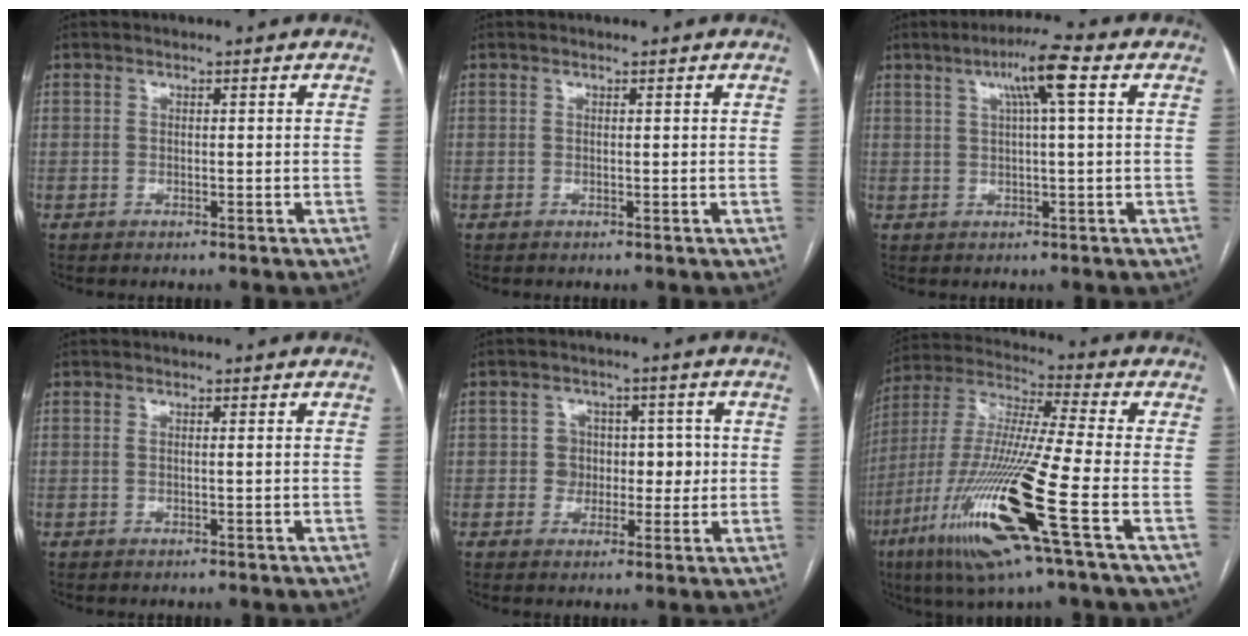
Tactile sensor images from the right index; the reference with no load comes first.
{"total": 0.0}
{"total": 6.6, "force": [2.5, -0.2, 6.1], "torque": [-0.105, 0.011, 0.039]}
{"total": 0.9, "force": [0.3, 0.0, 0.9], "torque": [-0.023, 0.000, 0.005]}
{"total": 5.1, "force": [0.2, 4.8, 1.7], "torque": [-0.004, 0.022, 0.006]}
{"total": 20.2, "force": [-8.0, 0.0, 18.5], "torque": [-0.405, -0.036, -0.158]}